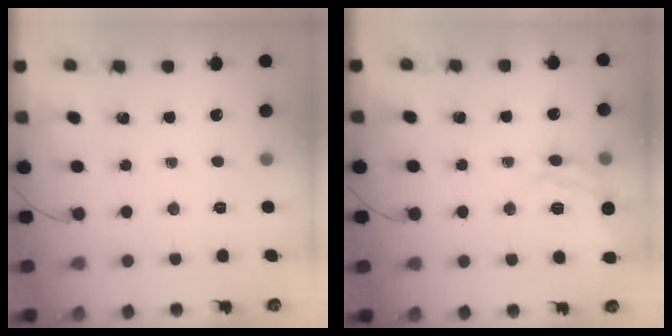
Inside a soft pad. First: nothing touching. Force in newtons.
{"total": 8.8, "press": 8.4, "slide": 2.6}